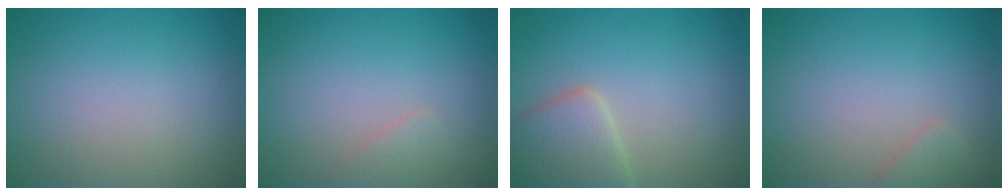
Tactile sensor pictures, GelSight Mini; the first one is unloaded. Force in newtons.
{"total": 0.9, "press": 0.9, "slide": 0.1}
{"total": 4.2, "press": 4.2, "slide": 0.2}
{"total": 1.3, "press": 1.3, "slide": 0.1}